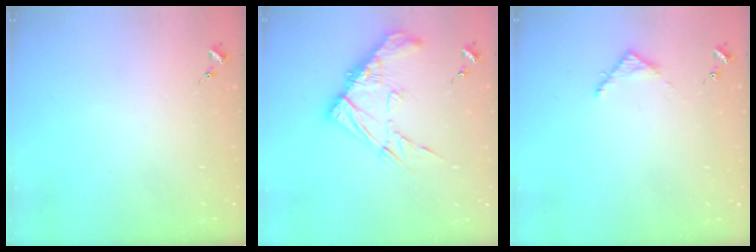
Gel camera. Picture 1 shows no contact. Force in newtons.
{"total": 15.6, "press": 15.5, "slide": 1.4}
{"total": 3.5, "press": 3.5, "slide": 0.3}